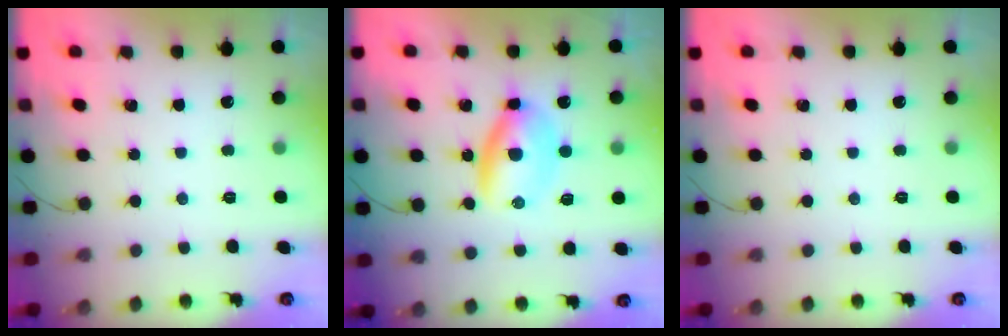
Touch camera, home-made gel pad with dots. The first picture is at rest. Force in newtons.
{"total": 6.2, "press": 6.1, "slide": 1.2}
{"total": 0.0}